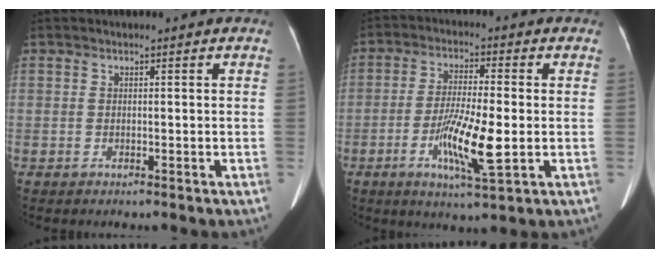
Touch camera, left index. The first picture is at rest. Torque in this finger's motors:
{"motor_torque": [0.32, 0.01, 0.26, 0.07]}